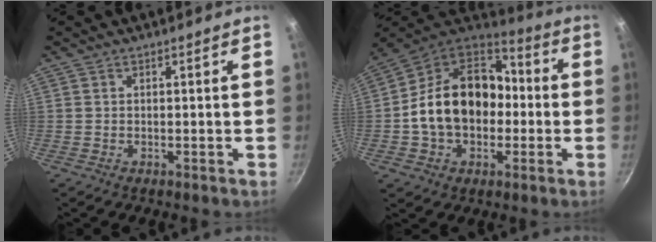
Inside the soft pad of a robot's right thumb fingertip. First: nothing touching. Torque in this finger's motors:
{"motor_torque": [2.71, 2.29, 1.25, -1.15, 0.18]}